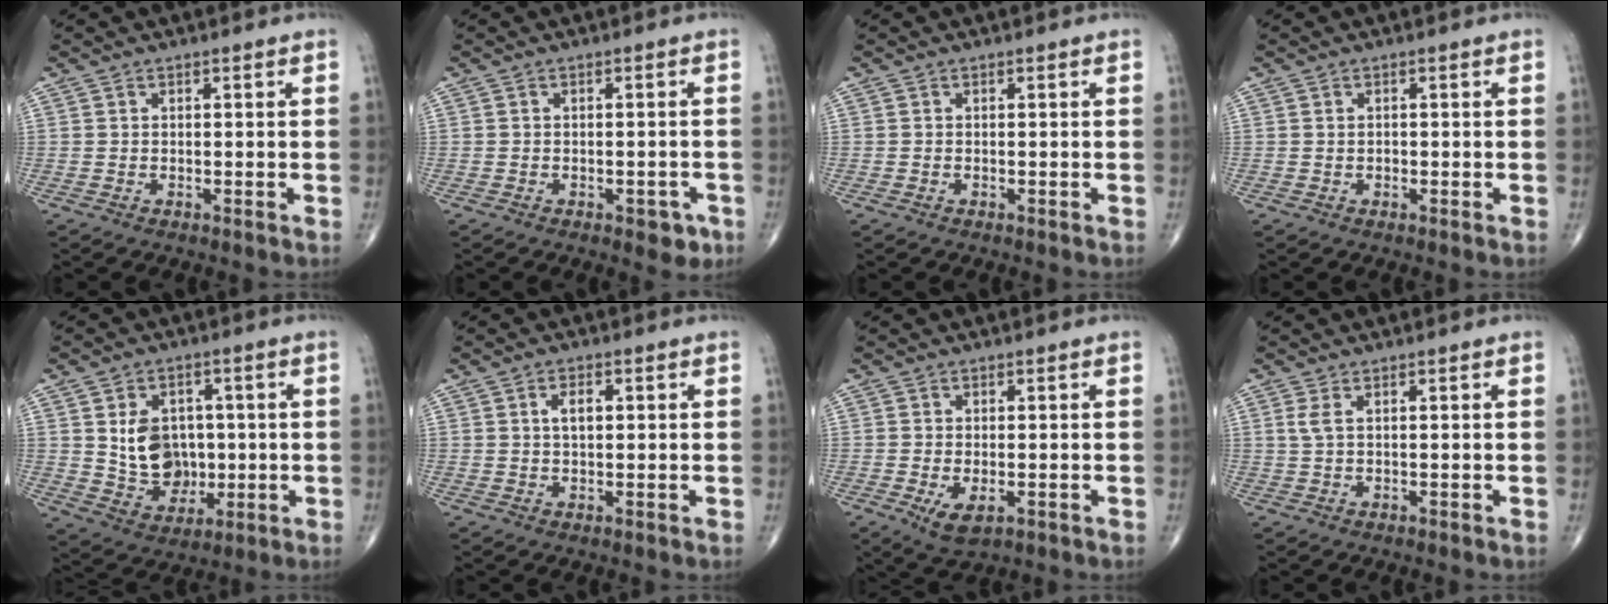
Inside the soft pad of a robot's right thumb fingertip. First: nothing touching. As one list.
[{"total": 3.5, "force": [-1.8, 1.9, 2.4], "torque": [-0.012, 0.005, -0.020]}, {"total": 0.0}, {"total": 0.6, "force": [0.0, 0.5, 0.3], "torque": [-0.004, 0.001, -0.001]}, {"total": 10.8, "force": [0.9, 8.4, 6.6], "torque": [-0.071, -0.009, 0.027]}, {"total": 3.1, "force": [0.7, 1.6, 2.5], "torque": [-0.042, 0.002, 0.010]}, {"total": 4.5, "force": [-1.4, 2.2, 3.7], "torque": [-0.065, -0.011, -0.018]}, {"total": 1.7, "force": [0.6, 0.5, 1.5], "torque": [-0.045, 0.007, 0.018]}]